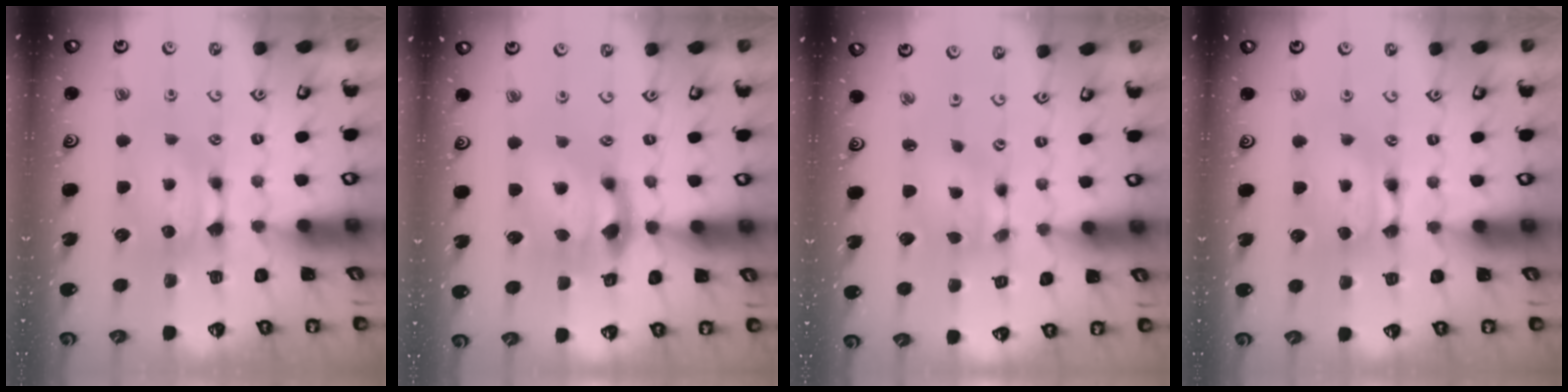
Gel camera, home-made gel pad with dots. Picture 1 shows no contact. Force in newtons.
{"total": 3.7, "press": 3.0, "slide": 2.1}
{"total": 2.1, "press": 1.4, "slide": 1.5}
{"total": 1.7, "press": 1.7, "slide": 0.1}